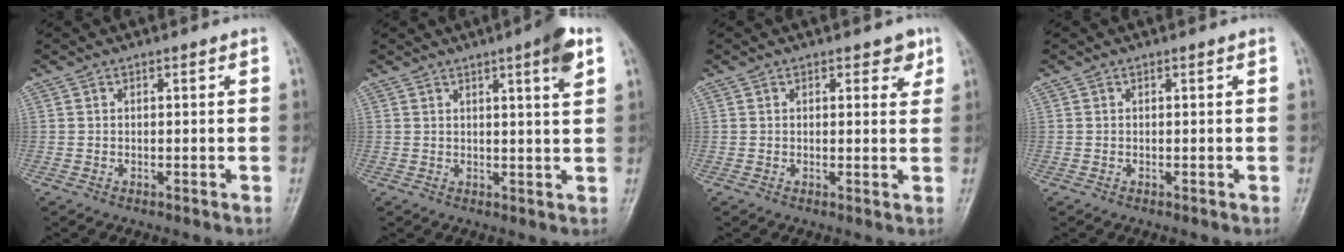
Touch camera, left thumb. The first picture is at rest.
{"total": 5.8, "force": [3.0, 0.4, 5.0], "torque": [-0.068, -0.014, 0.040]}
{"total": 3.1, "force": [1.7, 1.7, 1.9], "torque": [-0.005, -0.007, 0.018]}
{"total": 0.0}